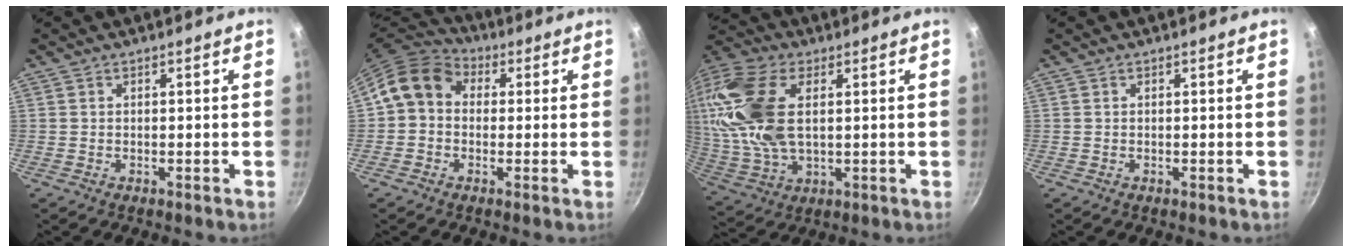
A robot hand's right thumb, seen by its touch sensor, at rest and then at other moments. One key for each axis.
{"total": 10.3, "fx": 1.1, "fy": 8.1, "fz": 6.2, "tx": -0.102, "ty": 0.031, "tz": 0.004}
{"total": 21.4, "fx": 4.4, "fy": 11.6, "fz": 17.5, "tx": -0.411, "ty": 0.002, "tz": 0.081}
{"total": 0.0}